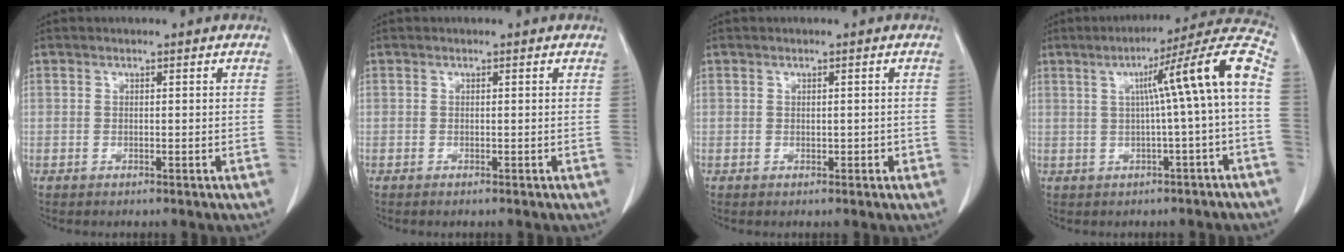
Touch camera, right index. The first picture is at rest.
{"total": 0.0}
{"total": 0.9, "force": [-0.2, 0.7, 0.6], "torque": [-0.003, 0.005, 0.000]}
{"total": 12.0, "force": [0.5, -1.2, 11.9], "torque": [-0.155, 0.034, 0.005]}